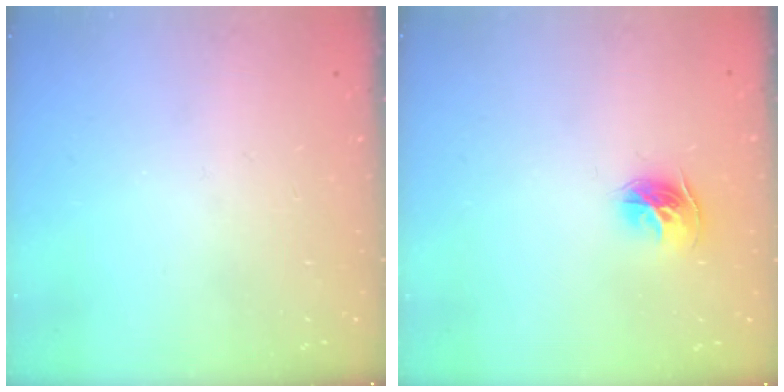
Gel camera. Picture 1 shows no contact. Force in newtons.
{"total": 9.2, "press": 9.1, "slide": 0.9}